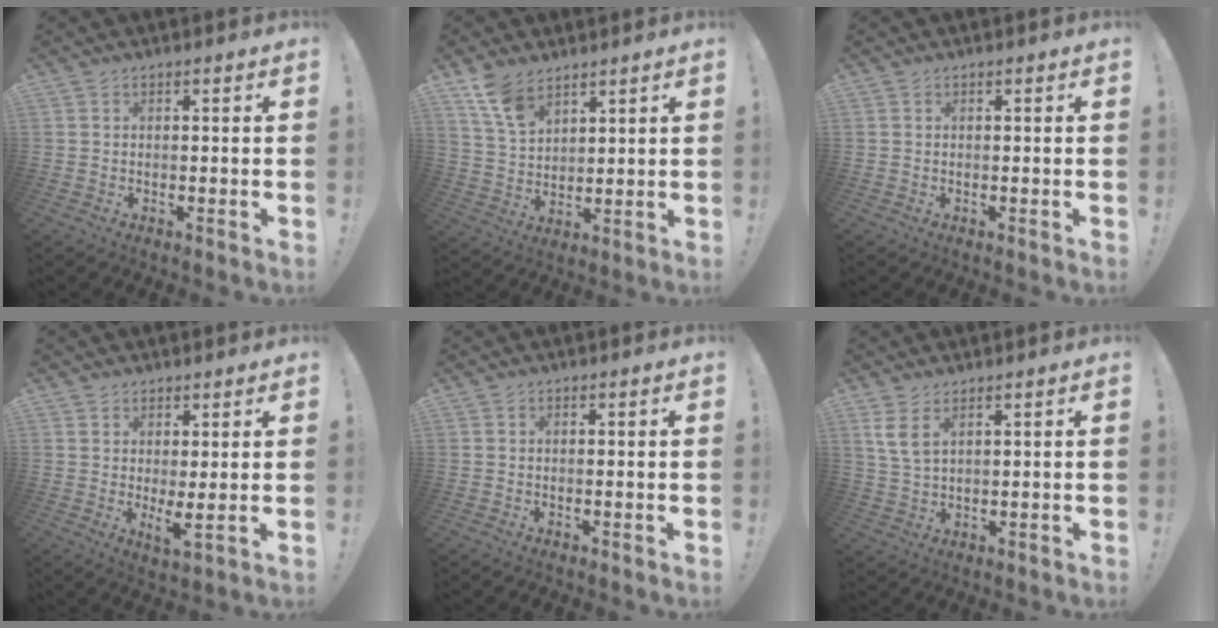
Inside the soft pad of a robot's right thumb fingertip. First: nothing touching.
{"total": 9.6, "force": [6.9, 4.9, 4.6], "torque": [-0.087, -0.035, 0.135]}
{"total": 0.0}
{"total": 4.1, "force": [1.5, 0.5, 3.7], "torque": [-0.046, -0.026, 0.030]}
{"total": 0.0}
{"total": 5.2, "force": [2.9, 1.9, 3.9], "torque": [-0.072, -0.013, 0.054]}